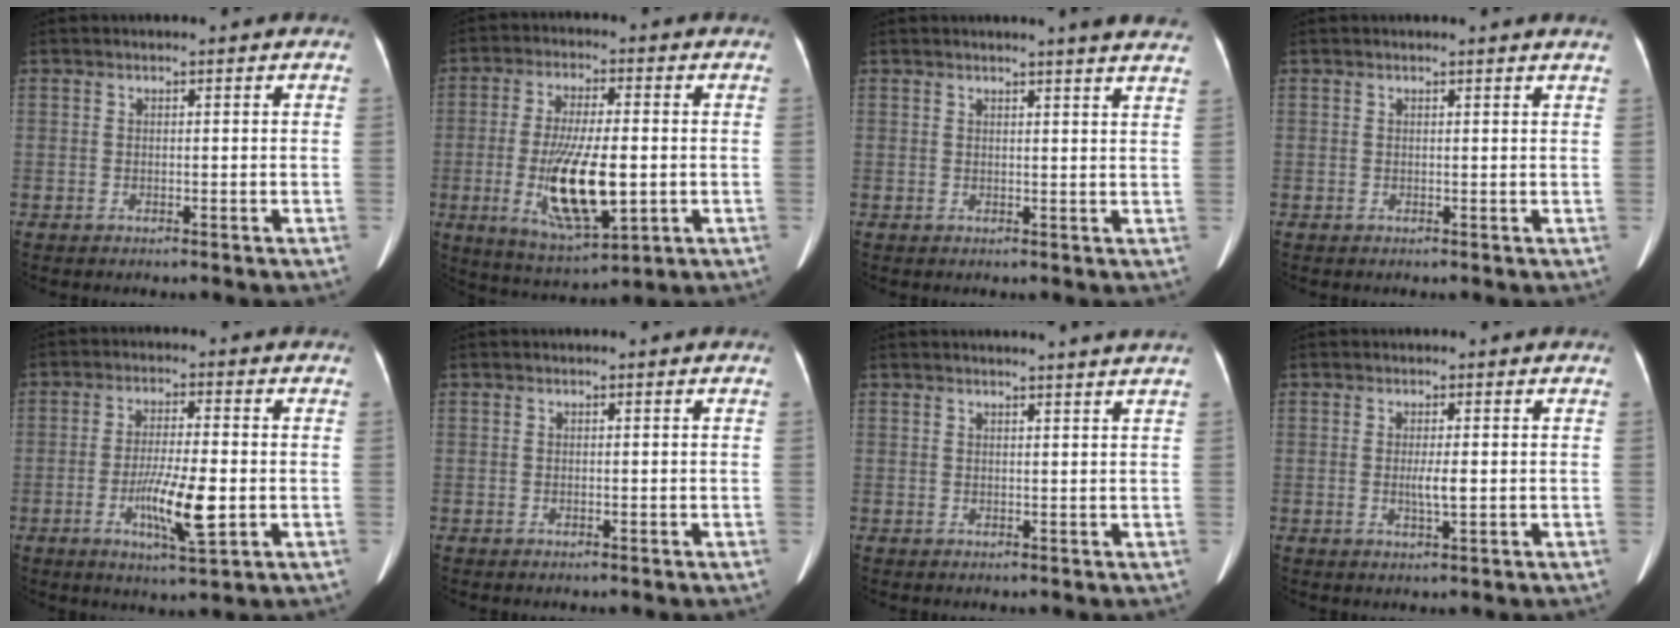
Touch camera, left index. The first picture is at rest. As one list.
[{"total": 13.5, "force": [-2.7, 3.5, 12.8], "torque": [-0.241, -0.019, -0.039]}, {"total": 8.4, "force": [7.6, -0.3, 3.4], "torque": [-0.038, -0.012, 0.063]}, {"total": 1.3, "force": [1.3, -0.2, 0.4], "torque": [-0.021, -0.006, 0.011]}, {"total": 8.8, "force": [-2.5, 1.2, 8.3], "torque": [-0.148, -0.013, -0.046]}, {"total": 0.6, "force": [-0.5, 0.1, 0.3], "torque": [-0.002, -0.001, -0.009]}, {"total": 4.7, "force": [4.3, -1.0, 1.6], "torque": [-0.019, 0.003, 0.039]}, {"total": 2.6, "force": [-0.5, 0.3, 2.5], "torque": [-0.047, -0.005, -0.011]}]